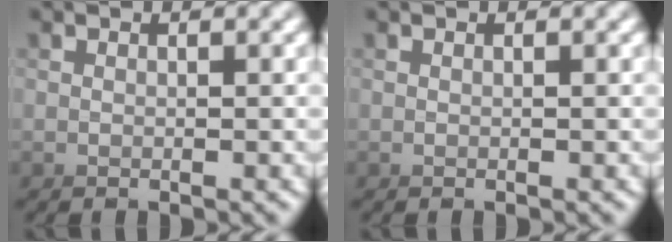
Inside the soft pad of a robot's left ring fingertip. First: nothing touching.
{"total": 0.0}